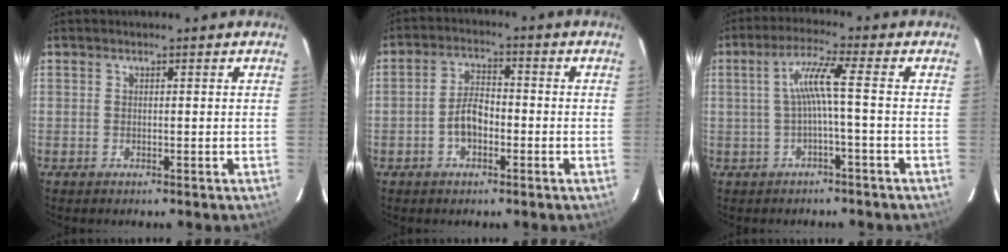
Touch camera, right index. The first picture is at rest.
{"total": 5.0, "force": [-1.8, 2.7, 3.7], "torque": [-0.074, 0.012, -0.030]}
{"total": 5.4, "force": [-0.9, -0.9, 5.2], "torque": [-0.107, 0.005, -0.009]}